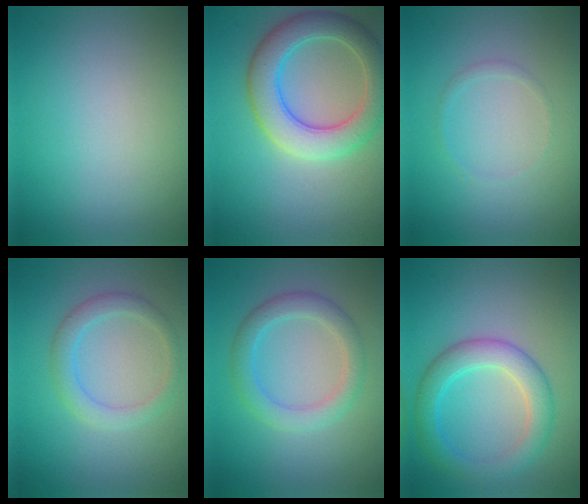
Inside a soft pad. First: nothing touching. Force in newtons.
{"total": 6.1, "press": 6.1, "slide": 0.4}
{"total": 0.7, "press": 0.7, "slide": 0.0}
{"total": 2.4, "press": 2.4, "slide": 0.2}
{"total": 3.2, "press": 3.2, "slide": 0.1}
{"total": 4.2, "press": 4.2, "slide": 0.2}